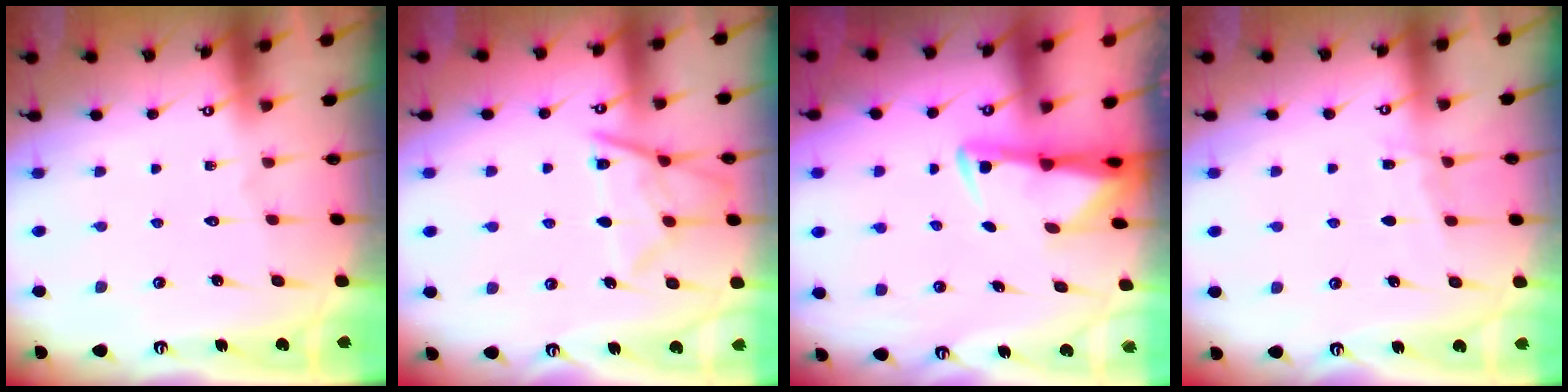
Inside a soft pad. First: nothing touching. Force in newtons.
{"total": 12.0, "press": 12.0, "slide": 1.4}
{"total": 2.7, "press": 2.6, "slide": 0.5}
{"total": 5.7, "press": 5.7, "slide": 0.5}